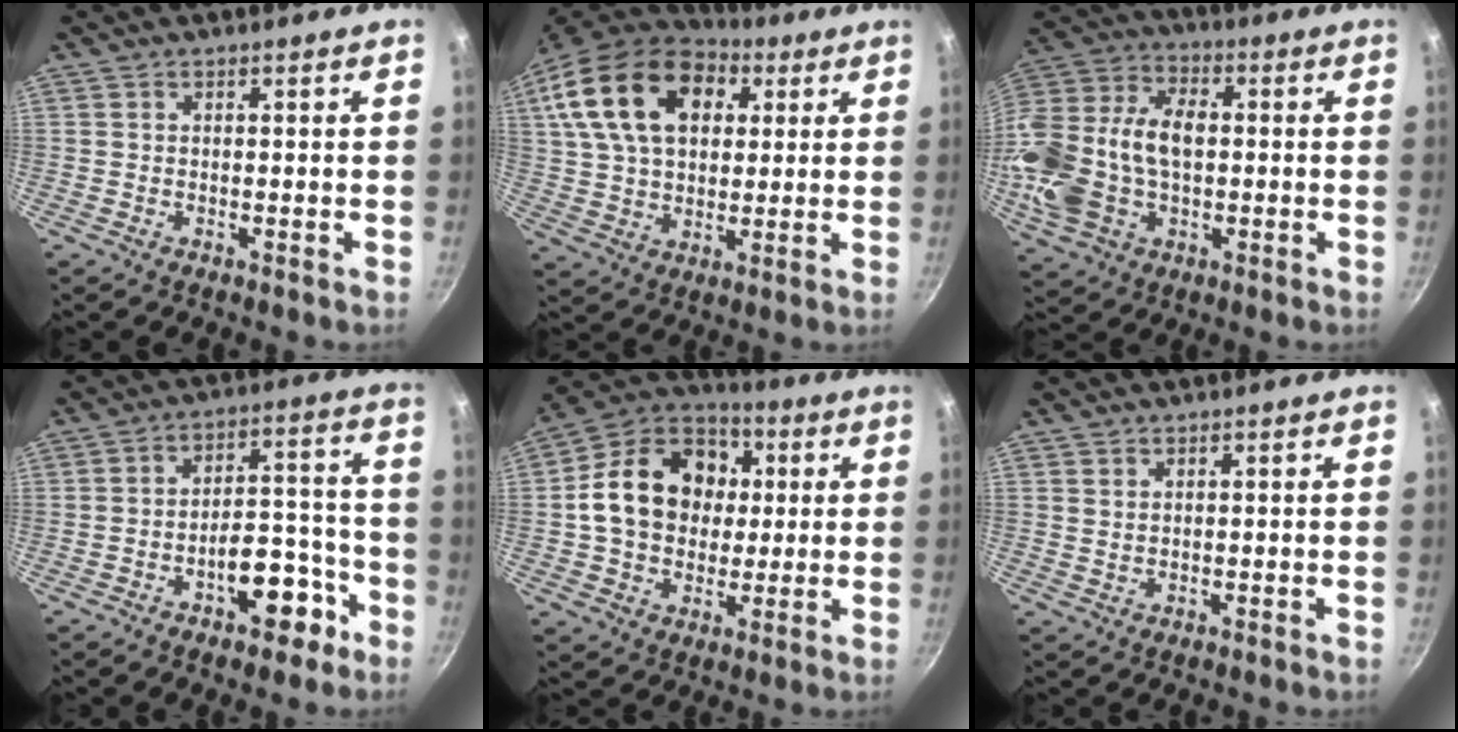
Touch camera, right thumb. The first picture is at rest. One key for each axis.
{"total": 22.4, "fx": 8.0, "fy": 14.5, "fz": 15.0, "tx": -0.255, "ty": 0.007, "tz": 0.133}
{"total": 21.1, "fx": -0.4, "fy": 14.3, "fz": 15.5, "tx": -0.312, "ty": 0.036, "tz": -0.008}
{"total": 11.1, "fx": -5.8, "fy": 5.7, "fz": 7.5, "tx": -0.069, "ty": 0.068, "tz": -0.073}
{"total": 18.5, "fx": 2.1, "fy": 14.6, "fz": 11.2, "tx": -0.161, "ty": 0.026, "tz": 0.024}
{"total": 1.0, "fx": 0.8, "fy": 0.4, "fz": 0.4, "tx": -0.004, "ty": -0.008, "tz": 0.014}